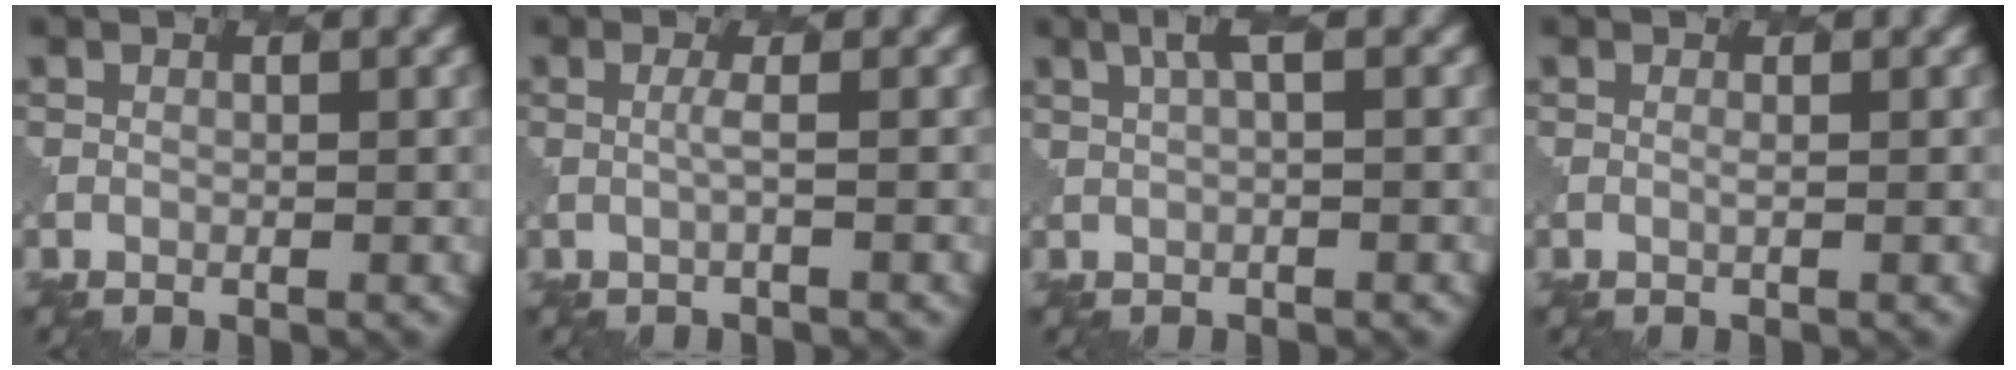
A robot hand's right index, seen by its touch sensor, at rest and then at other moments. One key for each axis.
{"total": 1.1, "fx": 0.3, "fy": 0.2, "fz": 1.0, "tx": -0.016, "ty": -0.003, "tz": 0.000}
{"total": 2.2, "fx": 0.8, "fy": 0.5, "fz": 2.0, "tx": -0.031, "ty": 0.003, "tz": 0.015}
{"total": 0.6, "fx": 0.3, "fy": 0.2, "fz": 0.5, "tx": -0.006, "ty": -0.005, "tz": 0.001}